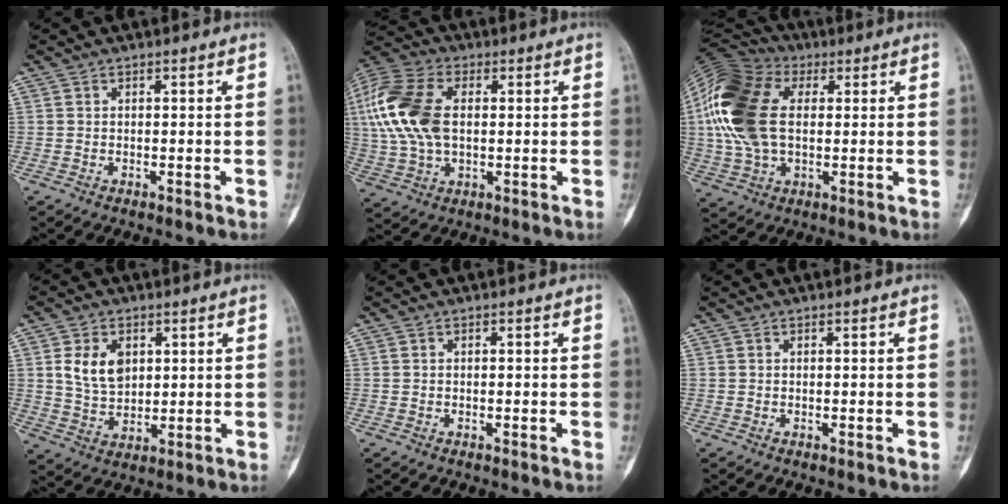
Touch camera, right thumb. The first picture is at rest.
{"total": 17.3, "force": [2.2, 10.5, 13.6], "torque": [-0.309, 0.009, 0.039]}
{"total": 20.2, "force": [3.1, 12.7, 15.5], "torque": [-0.337, 0.013, 0.052]}
{"total": 8.3, "force": [2.4, 5.8, 5.4], "torque": [-0.077, -0.014, 0.051]}
{"total": 0.0}
{"total": 0.0}